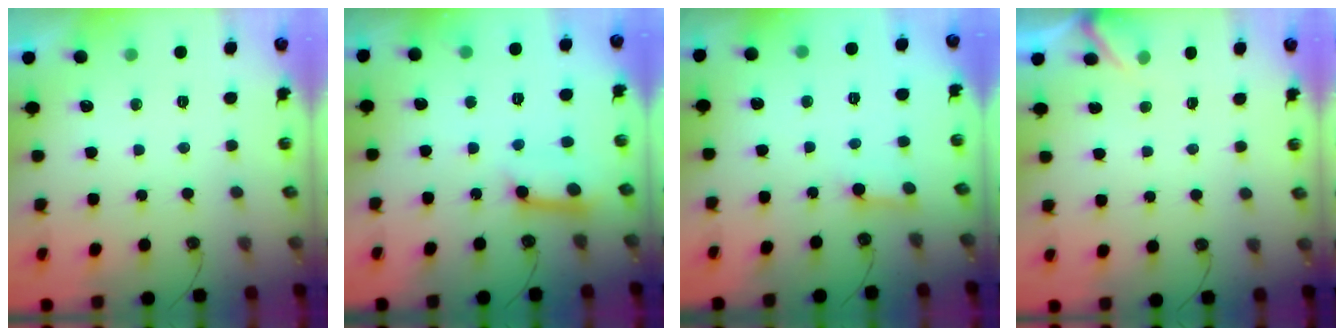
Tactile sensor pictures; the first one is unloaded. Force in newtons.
{"total": 11.8, "press": 11.7, "slide": 0.9}
{"total": 2.7, "press": 2.7, "slide": 0.1}
{"total": 2.9, "press": 2.9, "slide": 0.3}